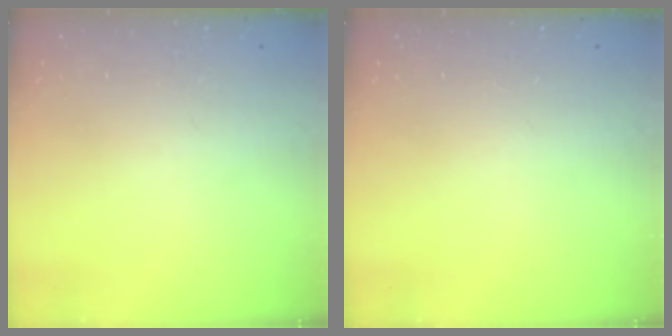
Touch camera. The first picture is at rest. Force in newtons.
{"total": 0.0}